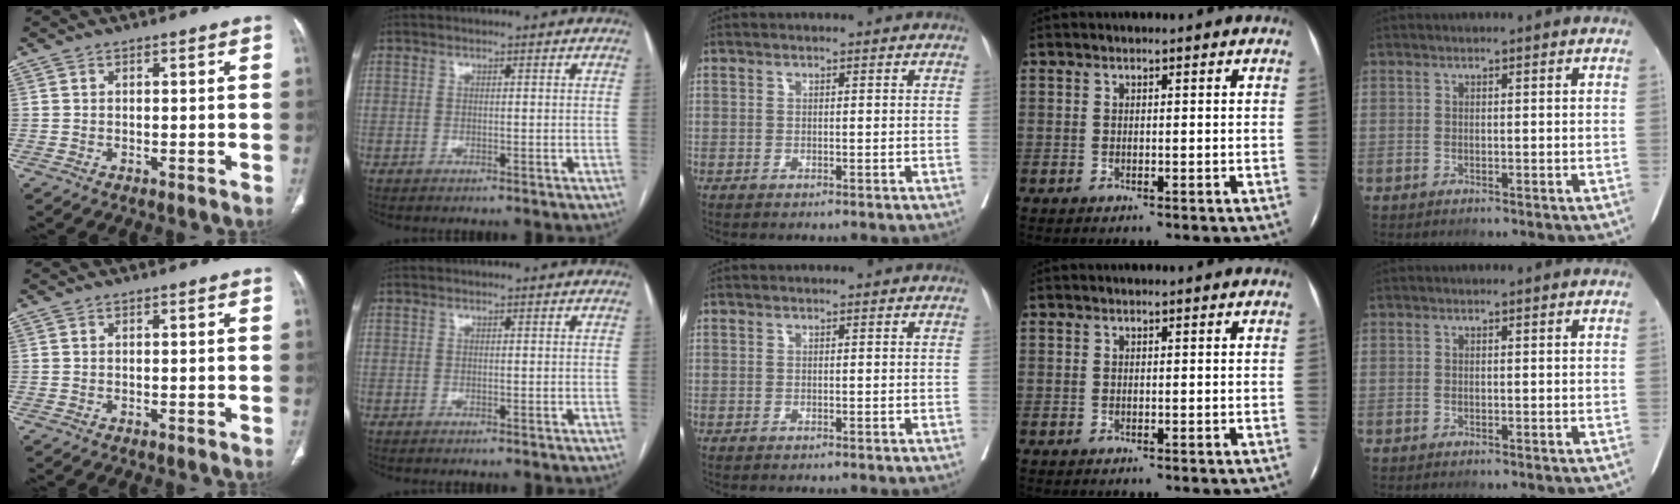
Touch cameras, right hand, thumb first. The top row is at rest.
{}